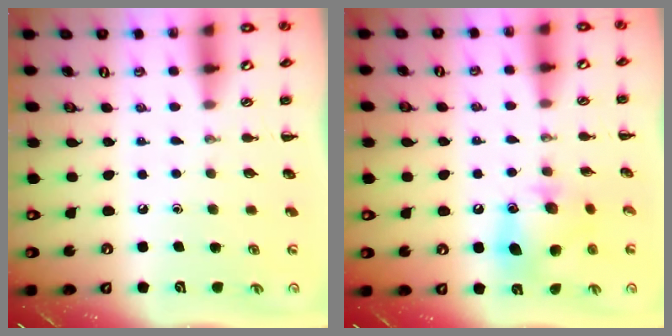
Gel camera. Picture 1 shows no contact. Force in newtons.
{"total": 11.8, "press": 11.7, "slide": 1.6}